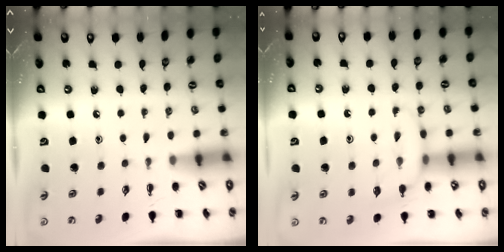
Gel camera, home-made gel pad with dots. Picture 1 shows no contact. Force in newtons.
{"total": 8.0, "press": 7.8, "slide": 1.5}